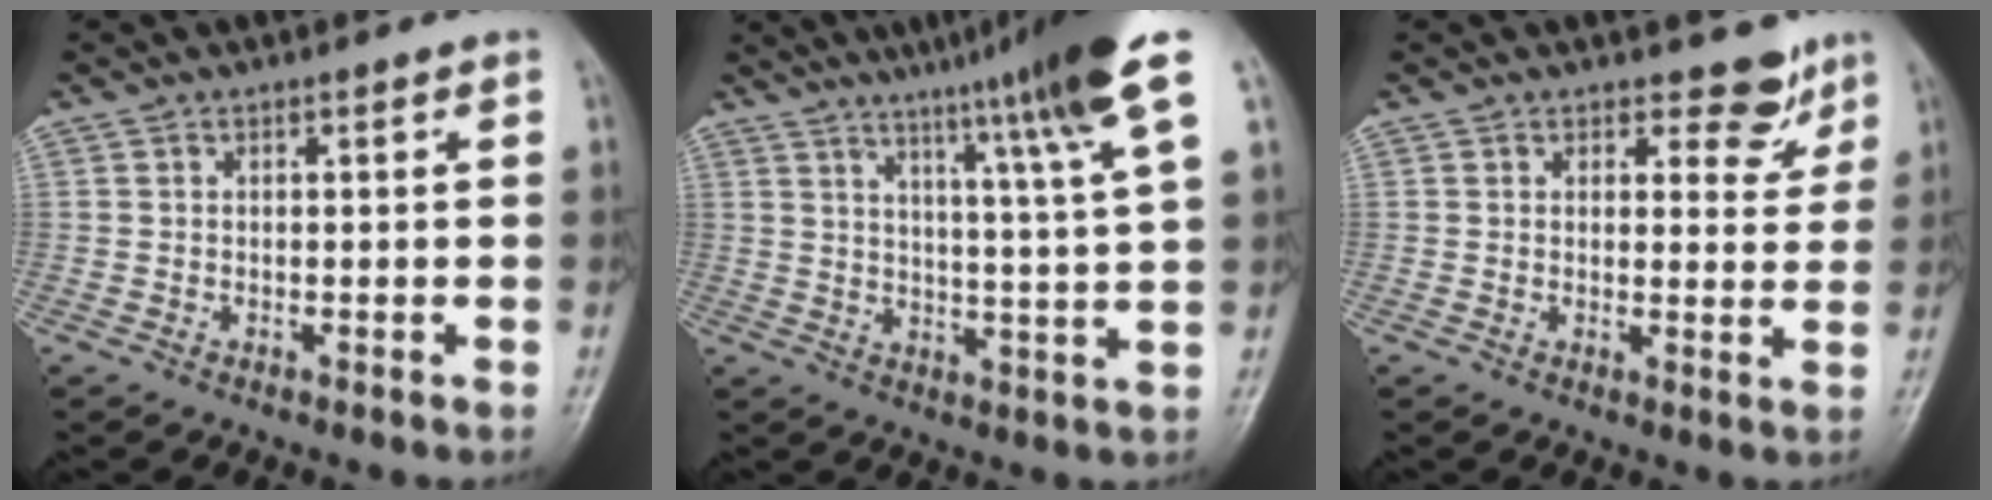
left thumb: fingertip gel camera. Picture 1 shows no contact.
{"total": 16.1, "force": [10.4, -0.6, 12.3], "torque": [-0.181, -0.039, 0.137]}
{"total": 5.0, "force": [3.8, 2.9, 1.5], "torque": [0.012, -0.027, 0.044]}